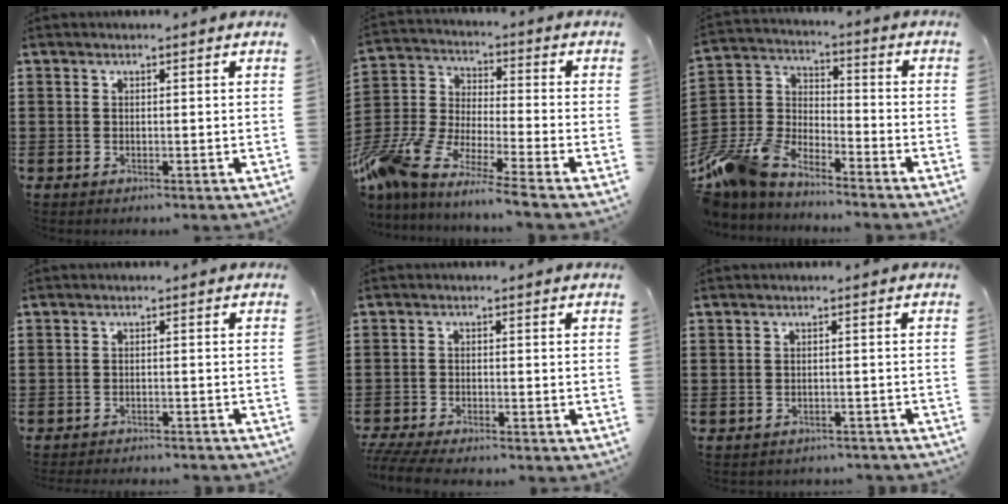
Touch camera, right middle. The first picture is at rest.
{"total": 8.3, "force": [-7.7, 0.3, 3.0], "torque": [-0.098, -0.015, -0.166]}
{"total": 9.3, "force": [-8.4, 2.7, 2.7], "torque": [-0.097, 0.003, -0.178]}
{"total": 1.9, "force": [-1.9, -0.1, 0.1], "torque": [-0.005, 0.000, -0.039]}
{"total": 3.2, "force": [-3.1, 0.1, 0.8], "torque": [-0.030, -0.007, -0.068]}
{"total": 1.5, "force": [-1.5, 0.1, 0.0], "torque": [-0.006, 0.001, -0.032]}